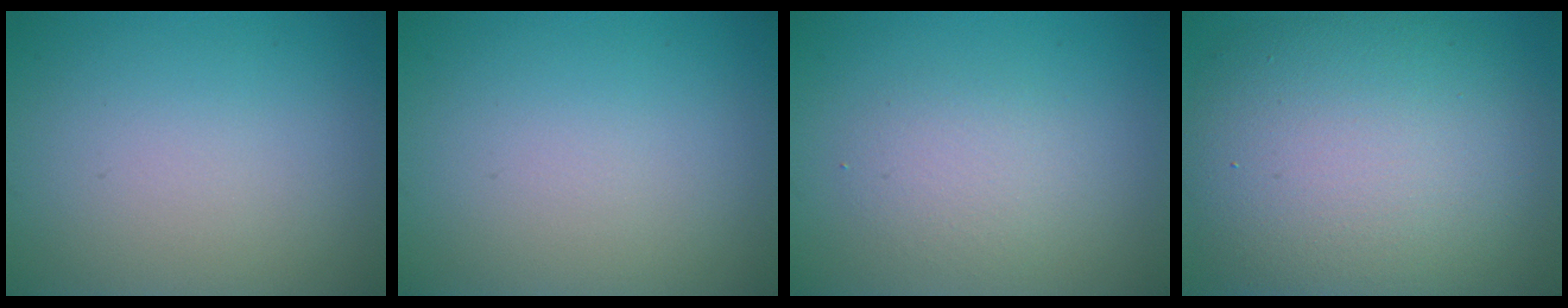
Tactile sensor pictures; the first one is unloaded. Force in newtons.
{"total": 0.0}
{"total": 2.2, "press": 2.2, "slide": 0.2}
{"total": 12.6, "press": 12.6, "slide": 0.9}